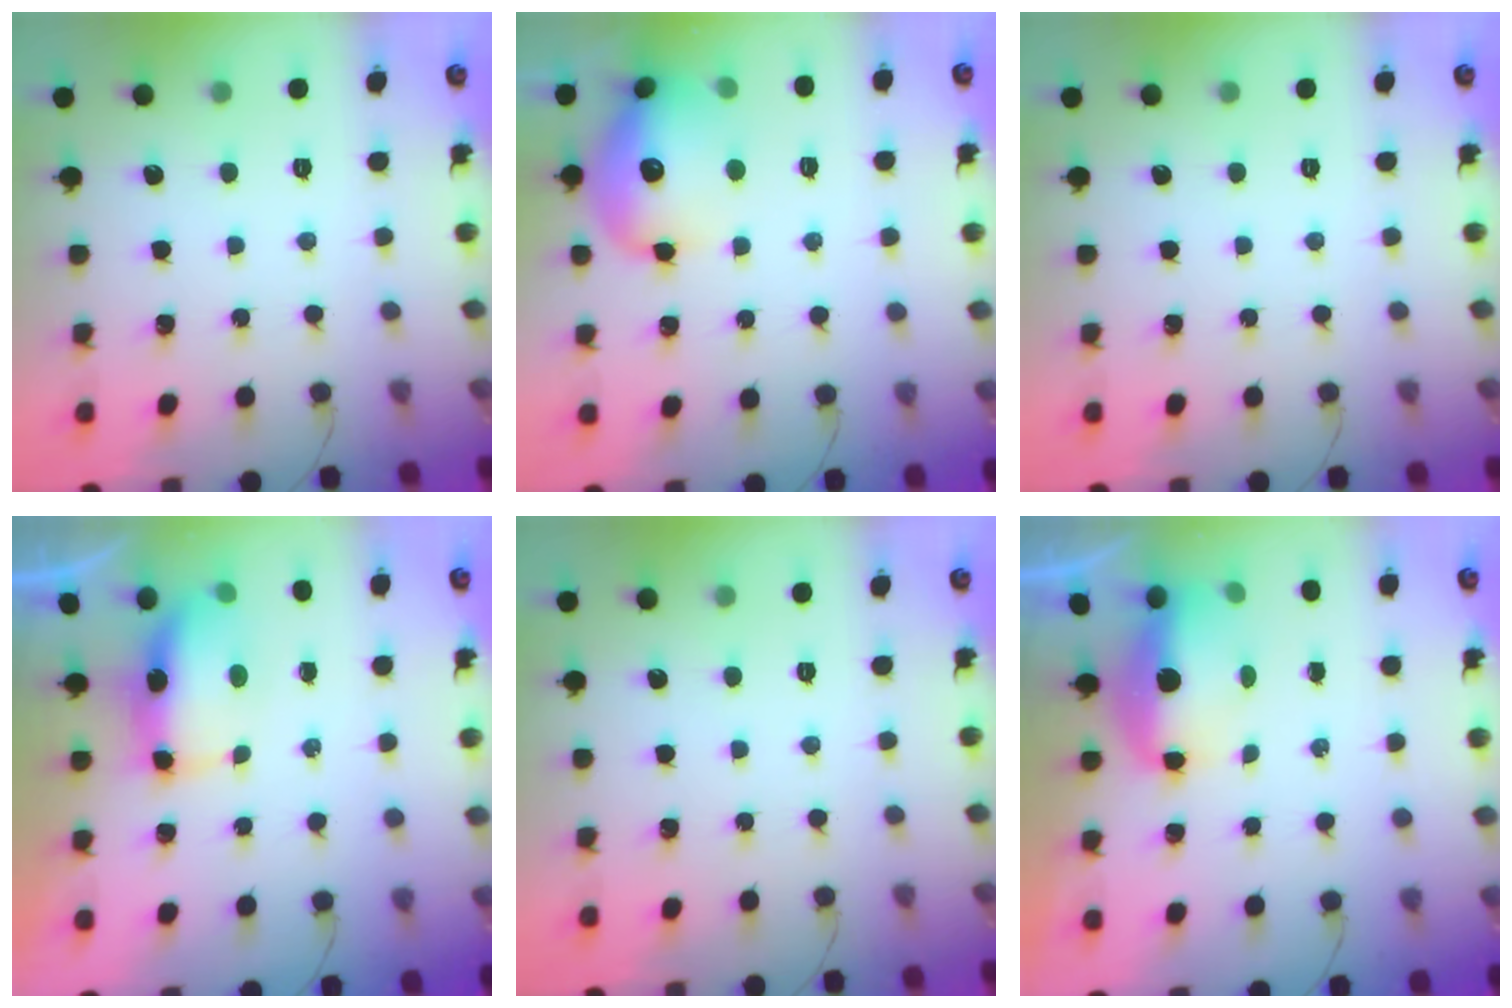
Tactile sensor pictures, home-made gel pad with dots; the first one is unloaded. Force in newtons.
{"total": 16.2, "press": 16.1, "slide": 1.9}
{"total": 0.0}
{"total": 8.5, "press": 8.5, "slide": 0.6}
{"total": 0.0}
{"total": 9.0, "press": 7.7, "slide": 4.7}